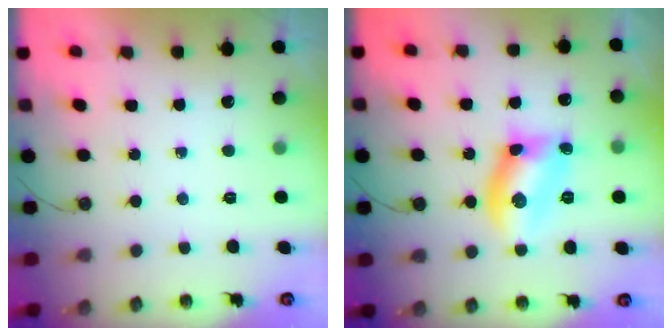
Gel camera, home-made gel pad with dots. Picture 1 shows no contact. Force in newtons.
{"total": 11.2, "press": 11.1, "slide": 1.4}